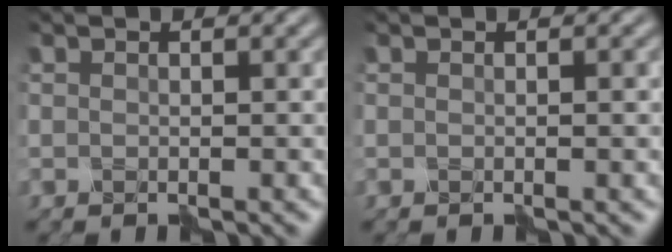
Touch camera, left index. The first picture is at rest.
{"total": 0.7, "force": [0.0, 0.1, 0.7], "torque": [-0.008, 0.002, -0.001]}